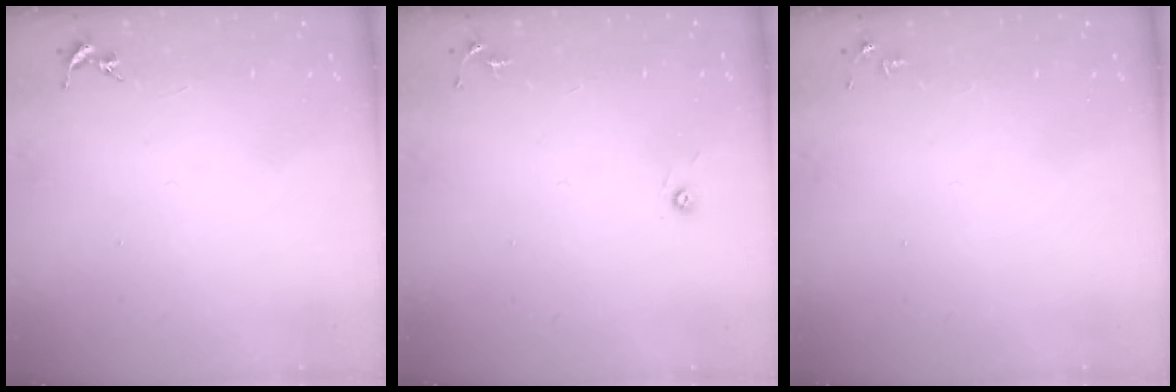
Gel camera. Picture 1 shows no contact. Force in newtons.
{"total": 3.1, "press": 3.0, "slide": 0.8}
{"total": 2.8, "press": 2.8, "slide": 0.4}